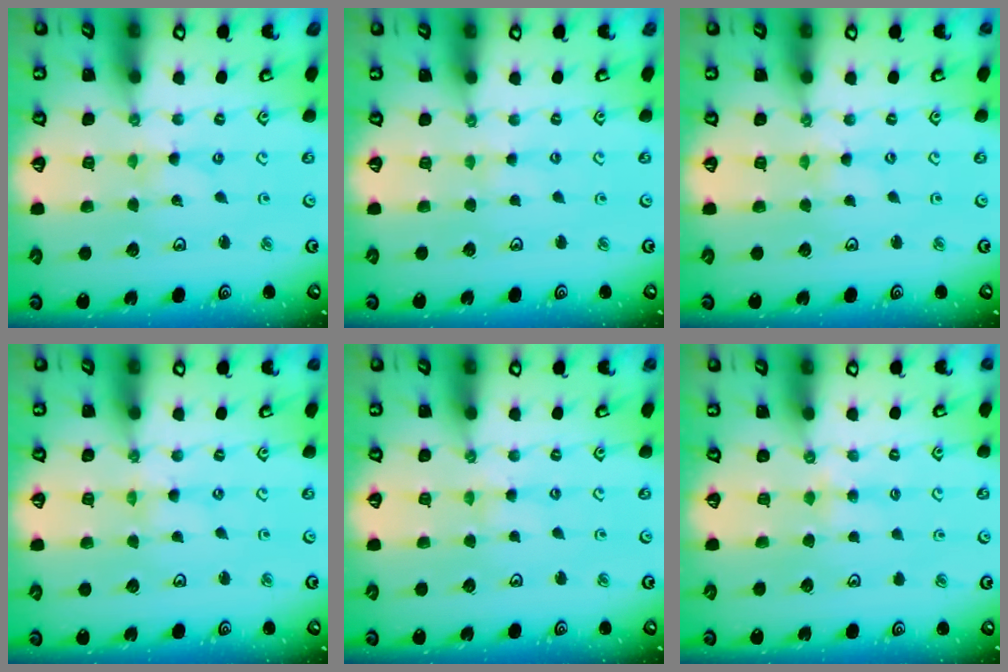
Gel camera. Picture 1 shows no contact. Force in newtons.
{"total": 1.7, "press": 1.7, "slide": 0.3}
{"total": 0.8, "press": 0.8, "slide": 0.1}
{"total": 0.0}
{"total": 1.4, "press": 1.4, "slide": 0.3}
{"total": 3.6, "press": 3.6, "slide": 0.6}